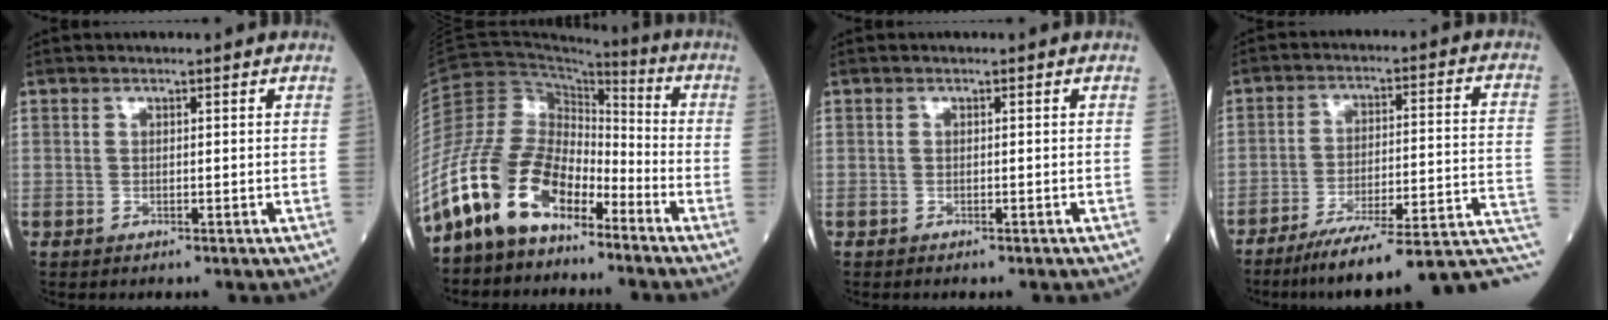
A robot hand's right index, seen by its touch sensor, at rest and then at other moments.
{"total": 14.1, "force": [-9.9, 6.8, 7.4], "torque": [-0.168, 0.026, -0.196]}
{"total": 0.7, "force": [-0.6, 0.1, 0.3], "torque": [-0.008, -0.002, -0.009]}
{"total": 20.6, "force": [-16.0, 1.5, 12.8], "torque": [-0.122, 0.017, -0.229]}